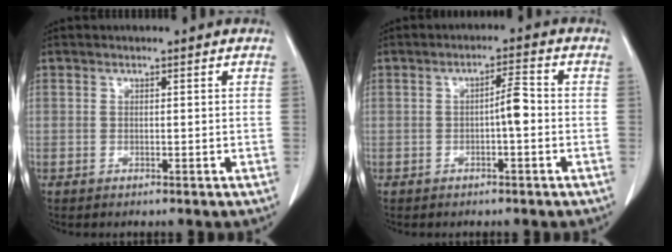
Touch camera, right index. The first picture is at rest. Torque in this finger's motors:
{"motor_torque": [0.53, -0.09, 0.08, 0.04]}